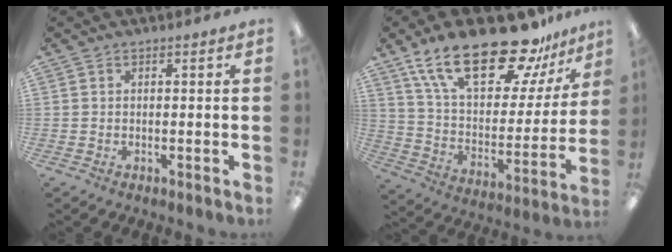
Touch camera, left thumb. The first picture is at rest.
{"total": 25.7, "force": [18.2, 9.8, 15.3], "torque": [-0.263, -0.106, 0.313]}